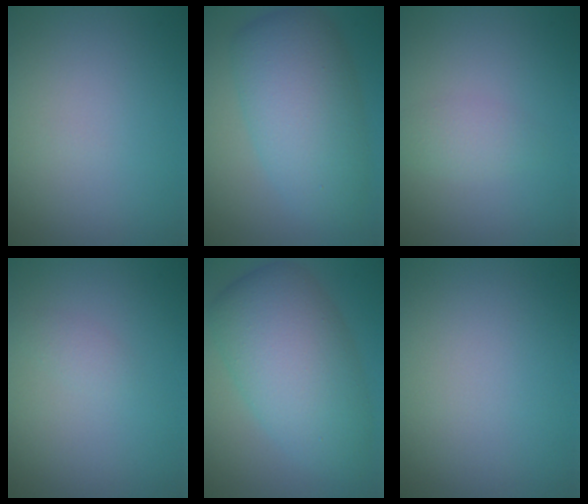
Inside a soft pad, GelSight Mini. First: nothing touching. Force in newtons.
{"total": 7.2, "press": 7.2, "slide": 0.2}
{"total": 1.6, "press": 1.6, "slide": 0.1}
{"total": 0.8, "press": 0.8, "slide": 0.0}
{"total": 8.3, "press": 8.3, "slide": 0.2}
{"total": 0.0}